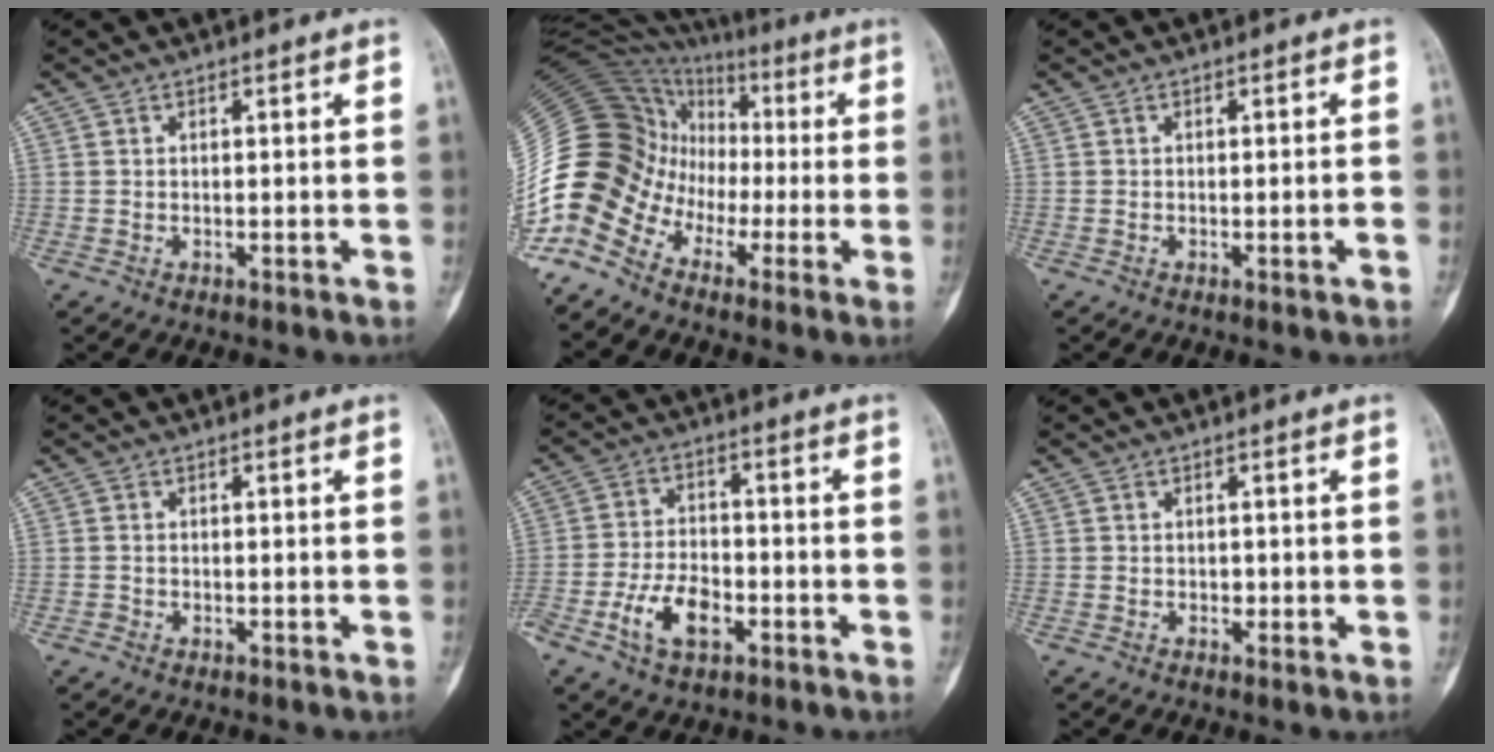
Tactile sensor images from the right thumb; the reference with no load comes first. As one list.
[{"total": 17.6, "force": [-5.7, 14.4, 8.4], "torque": [-0.161, 0.078, -0.109]}, {"total": 1.6, "force": [-0.5, 0.3, 1.5], "torque": [-0.024, 0.004, -0.005]}, {"total": 0.5, "force": [-0.2, 0.4, 0.1], "torque": [0.001, 0.003, -0.005]}, {"total": 8.8, "force": [-3.8, 5.0, 6.2], "torque": [-0.112, 0.021, -0.070]}, {"total": 1.2, "force": [-0.2, 0.8, 0.8], "torque": [-0.005, 0.001, -0.003]}]